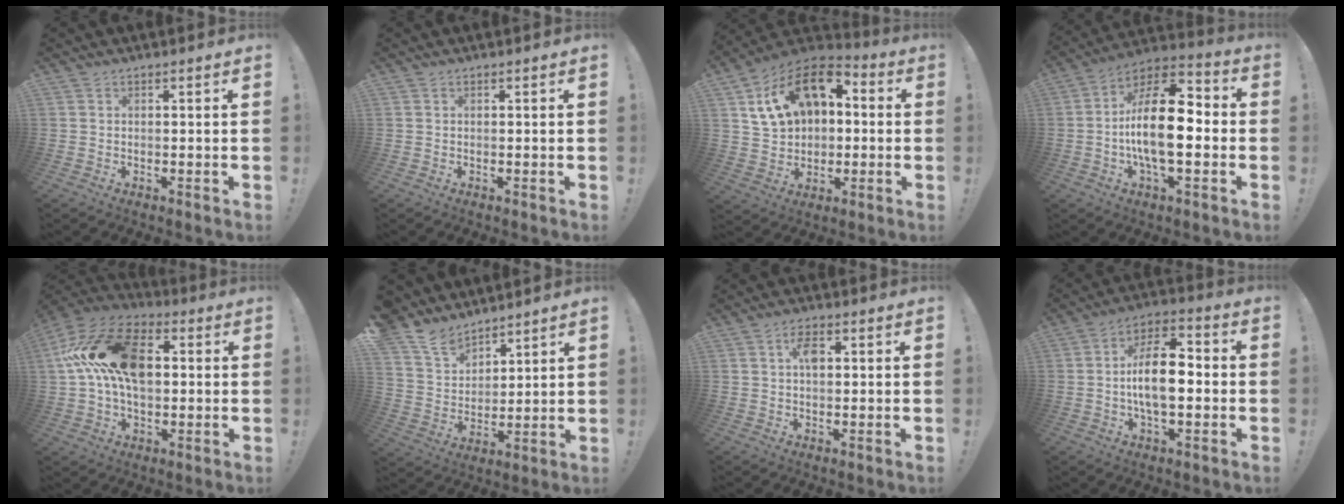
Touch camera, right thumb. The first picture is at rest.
{"total": 0.0}
{"total": 18.3, "force": [6.0, 12.6, 11.8], "torque": [-0.179, -0.011, 0.112]}
{"total": 19.2, "force": [-2.1, 8.6, 17.0], "torque": [-0.303, 0.011, -0.040]}
{"total": 20.5, "force": [3.4, 13.0, 15.5], "torque": [-0.281, 0.017, 0.065]}
{"total": 12.4, "force": [9.9, 6.6, 3.3], "torque": [-0.081, -0.067, 0.195]}
{"total": 4.5, "force": [0.9, 2.6, 3.6], "torque": [-0.062, 0.007, 0.012]}
{"total": 13.4, "force": [-2.0, 6.7, 11.4], "torque": [-0.208, 0.011, -0.042]}